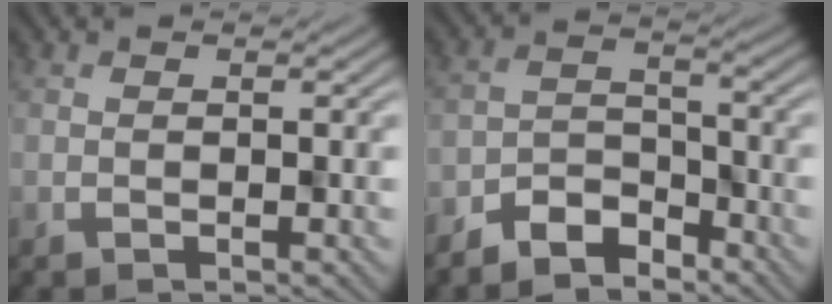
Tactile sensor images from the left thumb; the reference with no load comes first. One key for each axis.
{"total": 5.4, "fx": -4.3, "fy": 2.5, "fz": 2.1, "tx": -0.036, "ty": -0.003, "tz": -0.093}